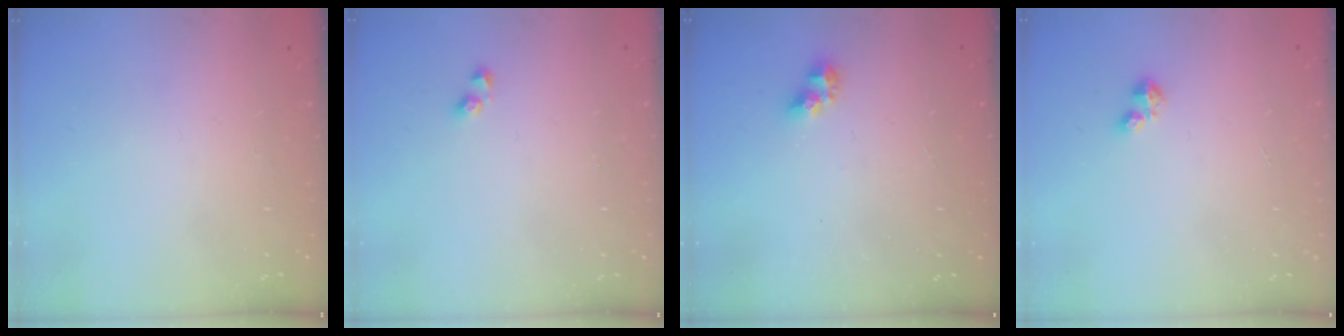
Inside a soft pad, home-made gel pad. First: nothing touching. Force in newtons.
{"total": 2.9, "press": 2.7, "slide": 1.1}
{"total": 5.3, "press": 5.3, "slide": 0.3}
{"total": 1.6, "press": 1.6, "slide": 0.3}